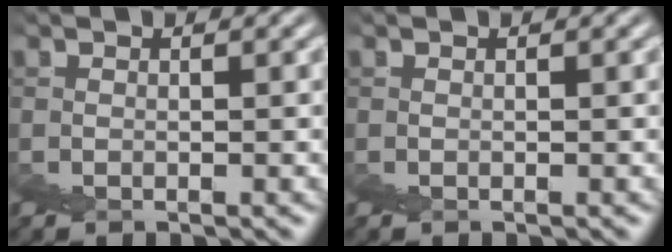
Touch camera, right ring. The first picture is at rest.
{"total": 0.0}